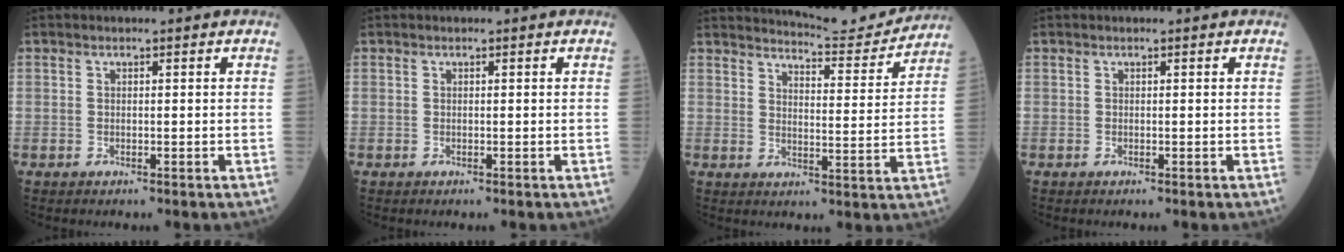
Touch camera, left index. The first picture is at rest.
{"total": 0.0}
{"total": 10.4, "force": [10.3, -0.2, 0.9], "torque": [-0.020, -0.022, 0.137]}
{"total": 0.0}